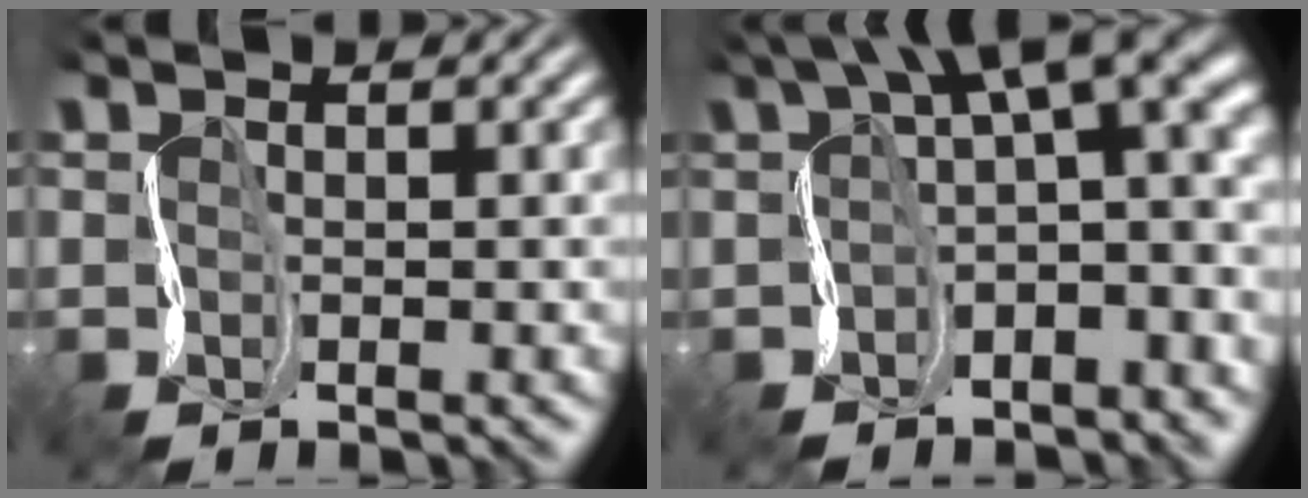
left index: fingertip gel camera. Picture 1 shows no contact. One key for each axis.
{"total": 9.7, "fx": 1.9, "fy": 4.0, "fz": 8.7, "tx": -0.119, "ty": 0.014, "tz": 0.024}